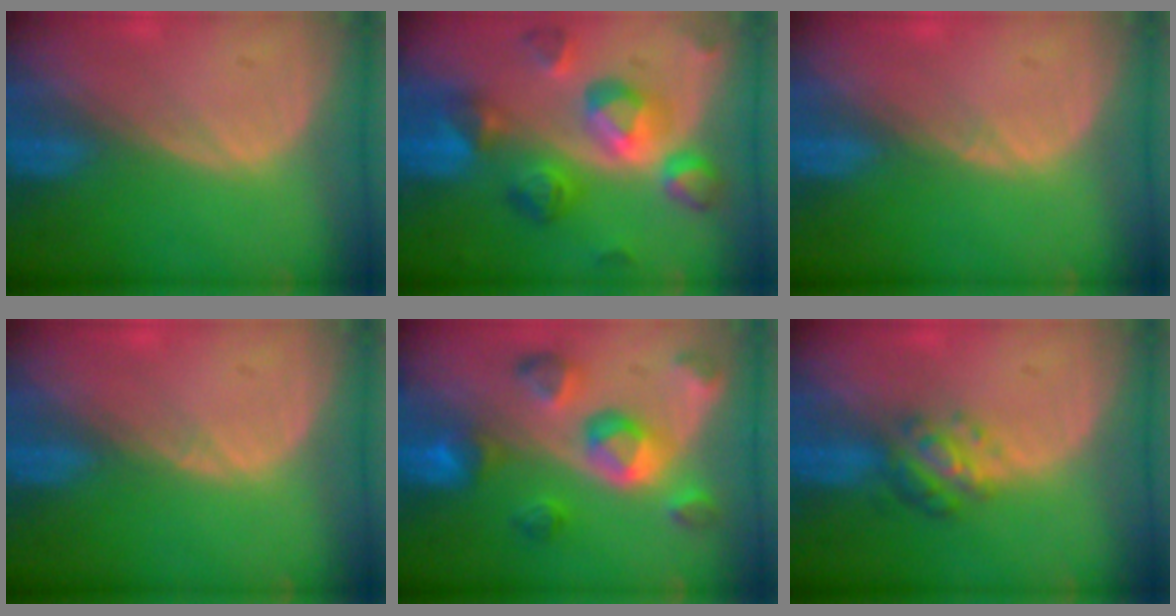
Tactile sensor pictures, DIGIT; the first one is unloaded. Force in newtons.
{"total": 10.4, "press": 10.3, "slide": 0.8}
{"total": 0.5, "press": 0.4, "slide": 0.4}
{"total": 0.5, "press": 0.4, "slide": 0.4}
{"total": 9.7, "press": 8.7, "slide": 4.3}
{"total": 4.9, "press": 4.5, "slide": 1.9}